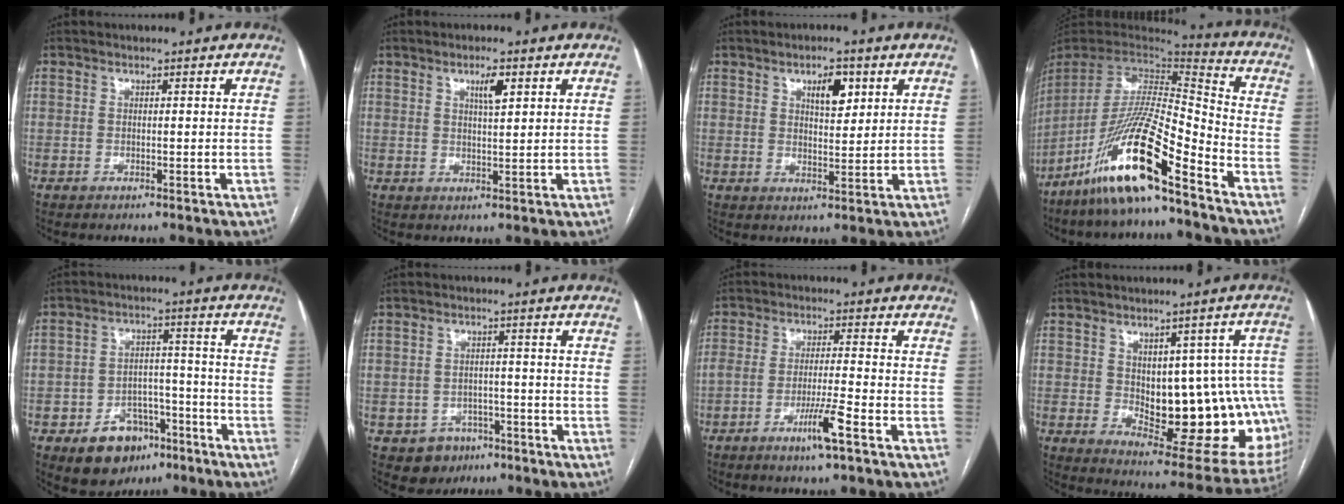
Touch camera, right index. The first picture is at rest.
{"total": 3.3, "force": [1.6, 0.6, 2.8], "torque": [-0.049, 0.000, 0.027]}
{"total": 5.0, "force": [2.4, 1.9, 4.0], "torque": [-0.064, 0.003, 0.040]}
{"total": 18.5, "force": [-12.2, 1.7, 13.8], "torque": [-0.294, -0.024, -0.229]}
{"total": 9.4, "force": [-5.3, 6.3, 4.6], "torque": [-0.065, 0.023, -0.073]}
{"total": 5.0, "force": [-2.6, 4.2, 0.6], "torque": [0.002, 0.012, -0.028]}
{"total": 6.1, "force": [-3.4, -0.3, 5.1], "torque": [-0.094, -0.004, -0.062]}
{"total": 19.4, "force": [-0.9, 8.9, 17.3], "torque": [-0.152, 0.019, 0.020]}